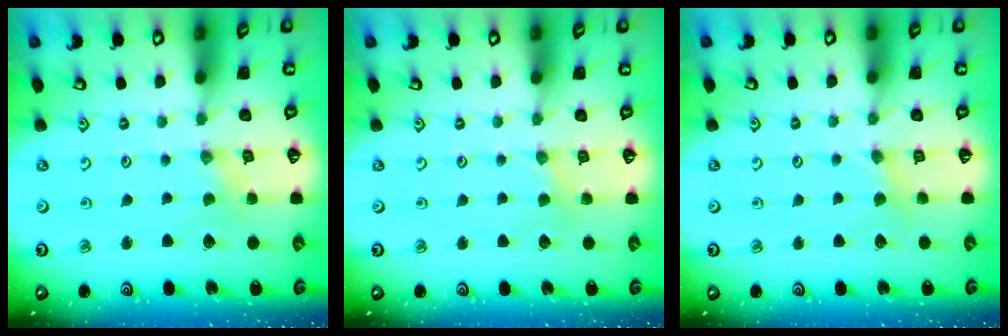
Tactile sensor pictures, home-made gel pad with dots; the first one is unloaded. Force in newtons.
{"total": 2.5, "press": 2.5, "slide": 0.4}
{"total": 3.6, "press": 3.6, "slide": 0.5}